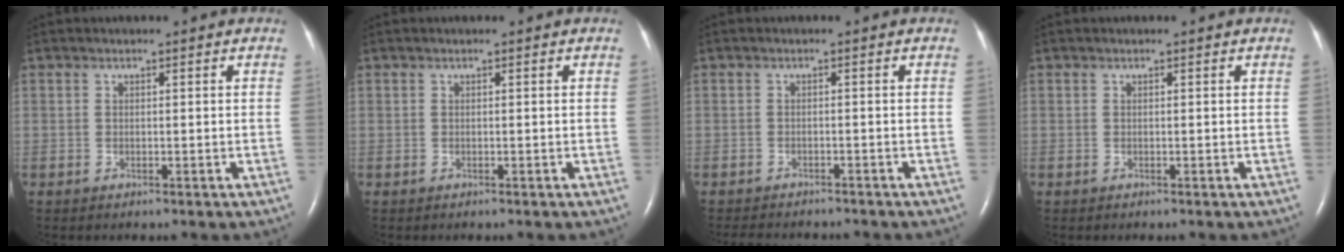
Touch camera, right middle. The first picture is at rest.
{"total": 0.0}
{"total": 7.4, "force": [-6.8, 1.7, 2.6], "torque": [-0.036, -0.005, -0.088]}
{"total": 0.0}